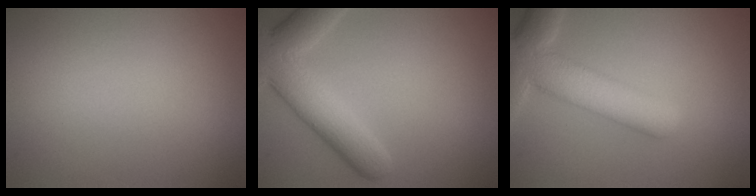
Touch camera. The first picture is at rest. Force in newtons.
{"total": 6.6, "press": 6.5, "slide": 0.4}
{"total": 7.2, "press": 7.1, "slide": 0.7}